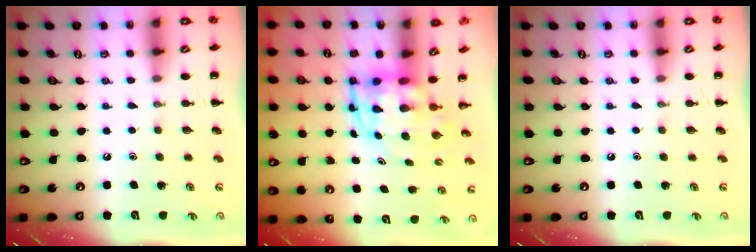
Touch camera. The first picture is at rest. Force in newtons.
{"total": 4.7, "press": 4.3, "slide": 1.8}
{"total": 0.0}